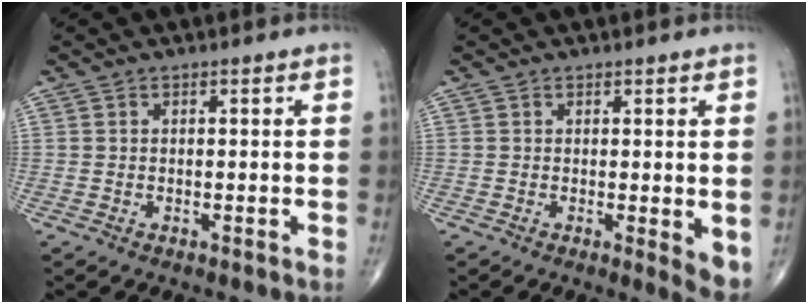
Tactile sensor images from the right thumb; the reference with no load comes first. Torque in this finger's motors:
{"motor_torque": [-0.15, 0.41, 0.03, -0.04, 0.00]}